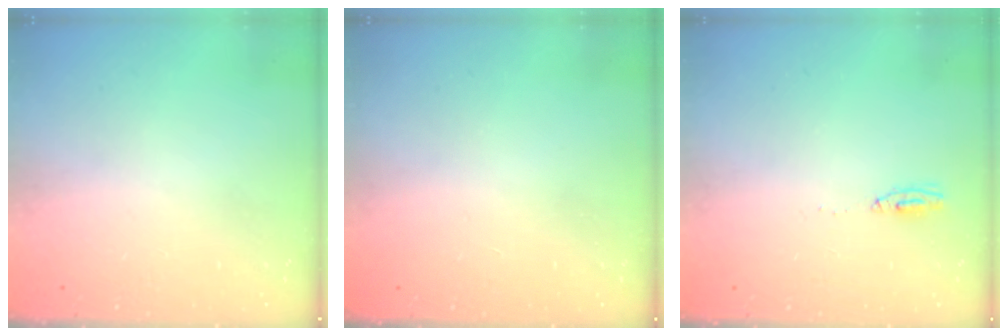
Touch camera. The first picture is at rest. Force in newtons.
{"total": 0.0}
{"total": 4.8, "press": 2.7, "slide": 4.0}